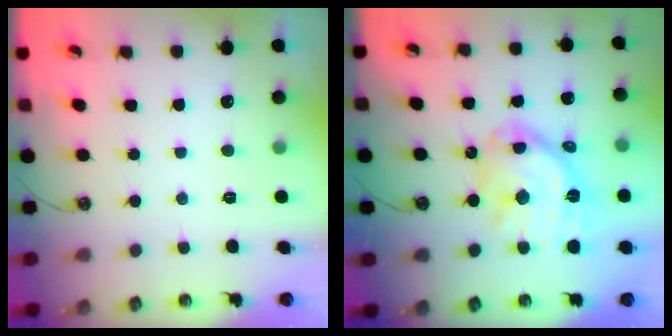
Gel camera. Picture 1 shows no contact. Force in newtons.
{"total": 17.6, "press": 17.5, "slide": 1.7}